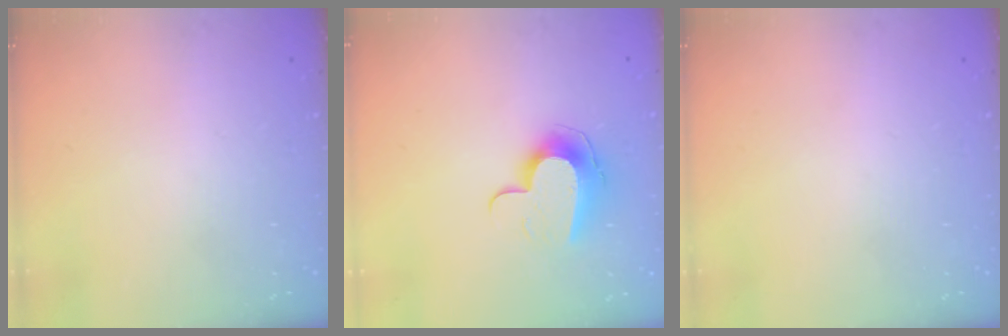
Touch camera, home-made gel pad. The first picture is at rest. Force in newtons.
{"total": 10.5, "press": 10.5, "slide": 0.5}
{"total": 0.0}